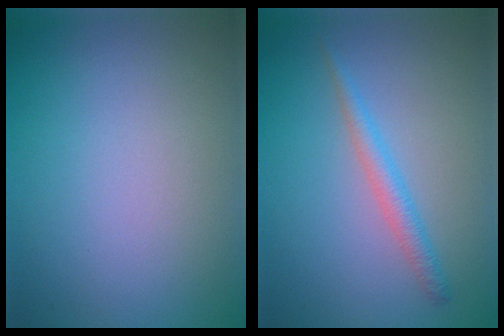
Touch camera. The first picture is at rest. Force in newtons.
{"total": 1.8, "press": 1.8, "slide": 0.1}